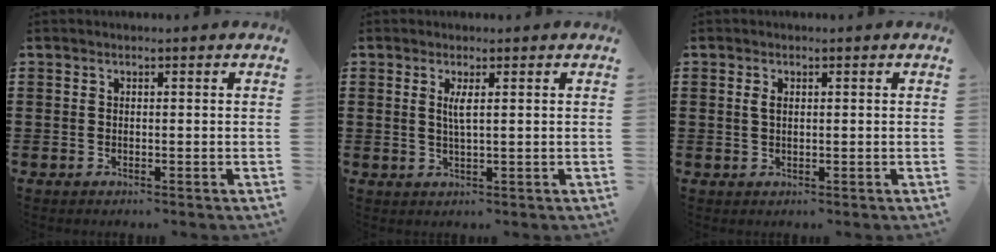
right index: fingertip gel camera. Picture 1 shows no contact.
{"total": 2.1, "force": [0.6, 0.1, 2.0], "torque": [-0.041, 0.000, 0.009]}
{"total": 1.3, "force": [0.3, 0.6, 1.0], "torque": [-0.022, 0.004, 0.004]}